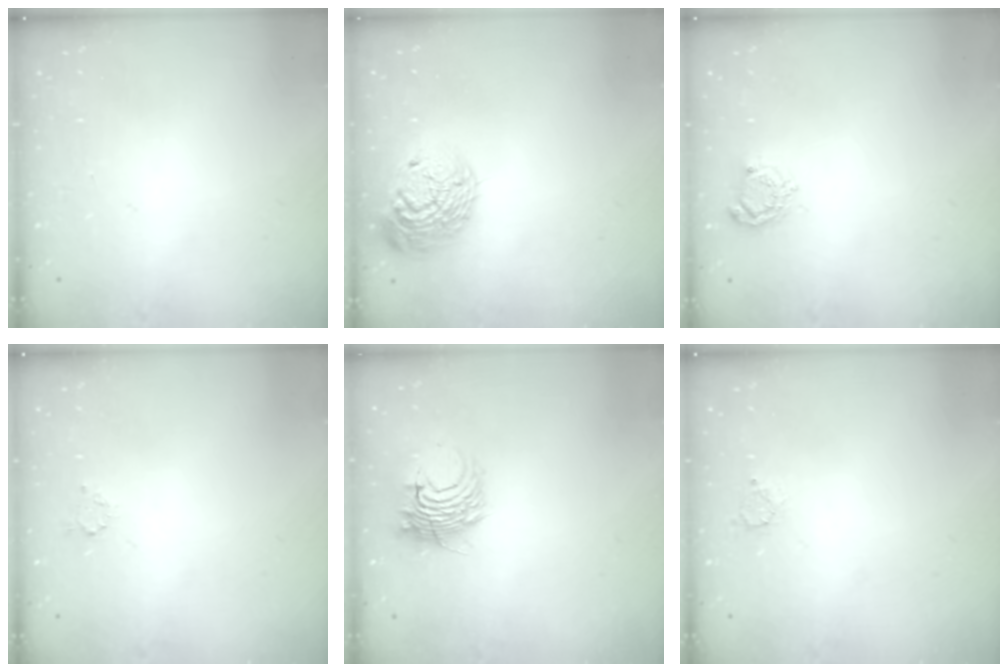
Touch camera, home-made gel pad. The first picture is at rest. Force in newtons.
{"total": 16.8, "press": 16.8, "slide": 1.1}
{"total": 5.4, "press": 5.4, "slide": 0.2}
{"total": 2.3, "press": 2.3, "slide": 0.3}
{"total": 8.7, "press": 8.7, "slide": 0.9}
{"total": 2.3, "press": 2.3, "slide": 0.2}